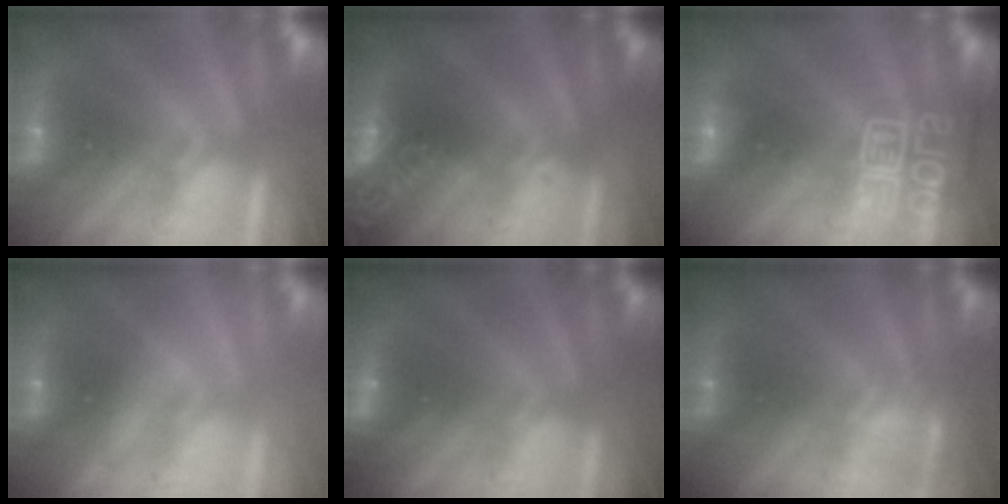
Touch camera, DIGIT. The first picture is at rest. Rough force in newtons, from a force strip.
{"total": 2.8}
{"total": 7.1}
{"total": 2.1}
{"total": 1.5}
{"total": 2.4}